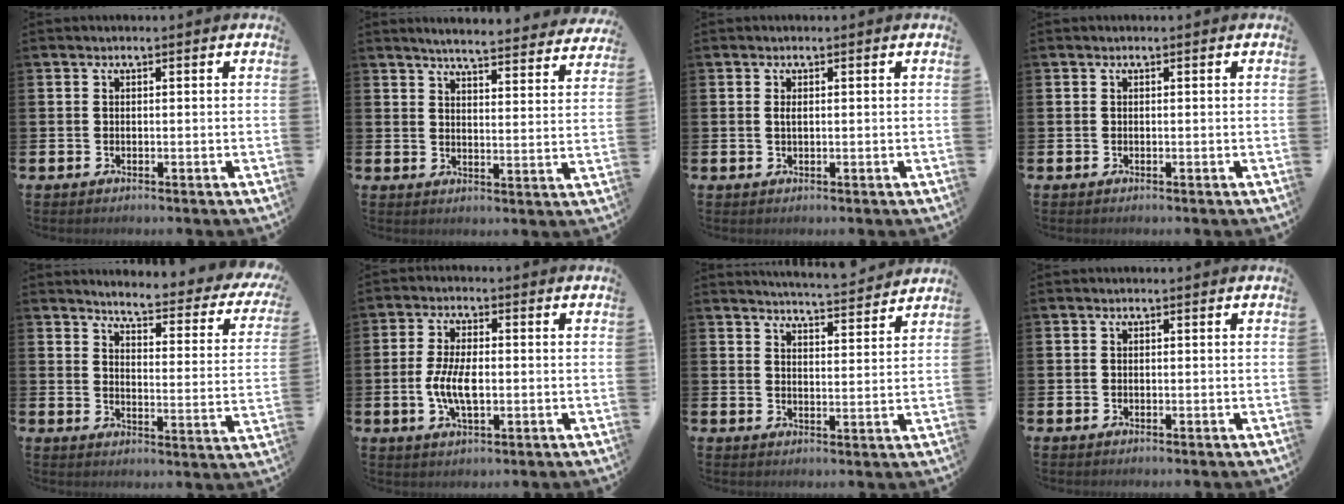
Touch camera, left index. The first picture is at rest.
{"total": 5.3, "force": [5.1, 0.0, 1.1], "torque": [-0.034, -0.037, 0.087]}
{"total": 0.8, "force": [0.2, 0.3, 0.7], "torque": [-0.009, 0.000, 0.002]}
{"total": 0.0}
{"total": 3.9, "force": [3.6, 0.5, 1.3], "torque": [-0.041, -0.036, 0.051]}
{"total": 5.9, "force": [-0.6, 2.6, 5.3], "torque": [-0.108, -0.004, -0.017]}
{"total": 5.0, "force": [5.0, -0.2, 0.3], "torque": [-0.016, -0.036, 0.088]}
{"total": 0.0}